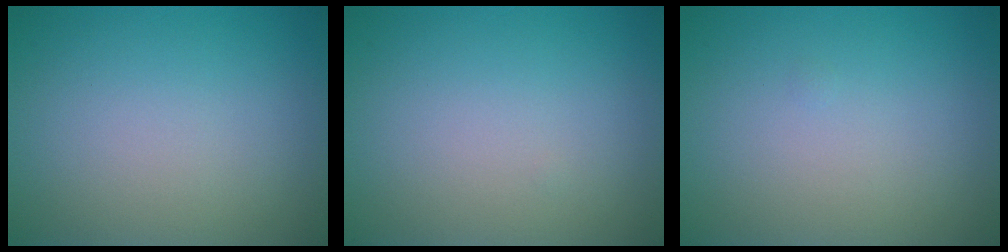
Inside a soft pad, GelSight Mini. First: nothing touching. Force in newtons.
{"total": 0.0}
{"total": 0.0}